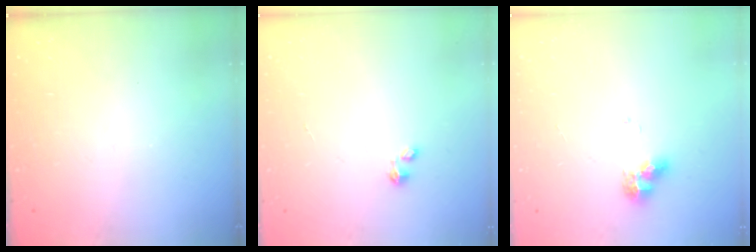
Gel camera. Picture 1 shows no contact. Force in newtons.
{"total": 0.0}
{"total": 7.4, "press": 7.4, "slide": 0.5}